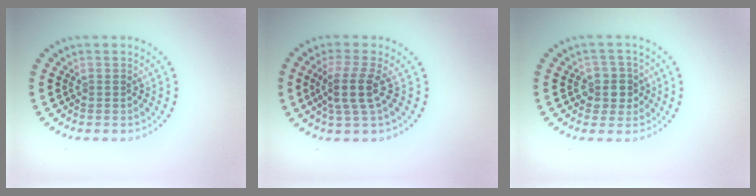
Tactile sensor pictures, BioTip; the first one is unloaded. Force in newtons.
{"total": 3.2, "press": 2.5, "slide": 2.0}
{"total": 2.7, "press": 2.4, "slide": 1.2}